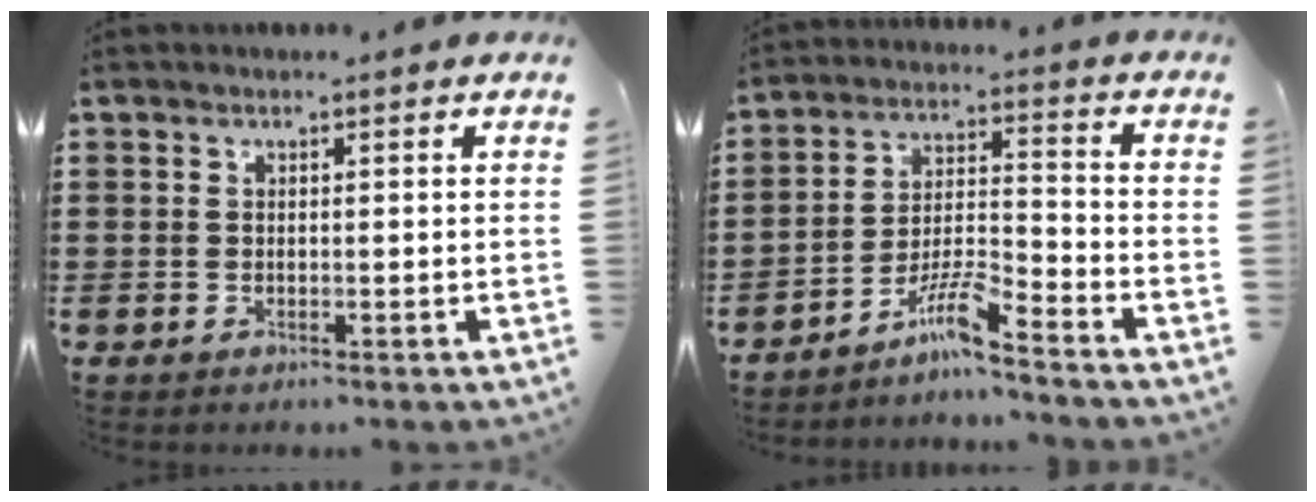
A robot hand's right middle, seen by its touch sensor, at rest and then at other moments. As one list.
[{"total": 6.7, "force": [-5.3, 0.4, 3.9], "torque": [-0.092, -0.008, -0.106]}]